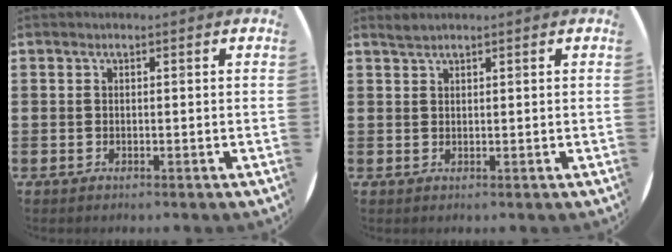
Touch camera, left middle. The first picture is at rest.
{"total": 1.0, "force": [1.0, 0.0, 0.1], "torque": [-0.002, 0.002, 0.019]}